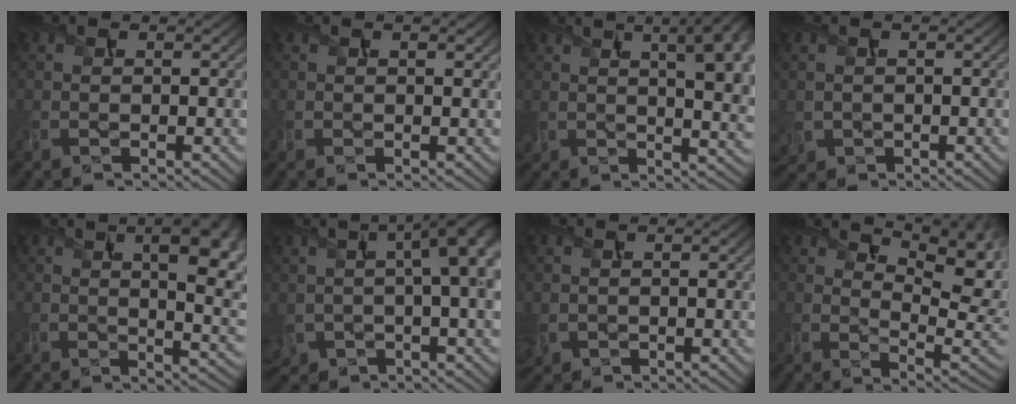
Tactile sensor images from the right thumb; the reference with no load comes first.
{"total": 1.1, "force": [0.7, 0.3, 0.9], "torque": [-0.015, 0.000, 0.012]}
{"total": 17.2, "force": [5.4, 7.6, 14.5], "torque": [-0.180, 0.051, 0.083]}
{"total": 1.9, "force": [-0.2, 1.9, 0.4], "torque": [-0.023, -0.014, -0.002]}
{"total": 14.4, "force": [3.8, 5.7, 12.7], "torque": [-0.155, 0.024, 0.059]}
{"total": 12.9, "force": [1.3, 6.2, 11.2], "torque": [-0.198, -0.006, 0.034]}
{"total": 1.4, "force": [0.1, 1.1, 0.9], "torque": [-0.033, -0.004, 0.005]}
{"total": 13.0, "force": [6.3, 5.7, 9.8], "torque": [-0.163, 0.021, 0.107]}